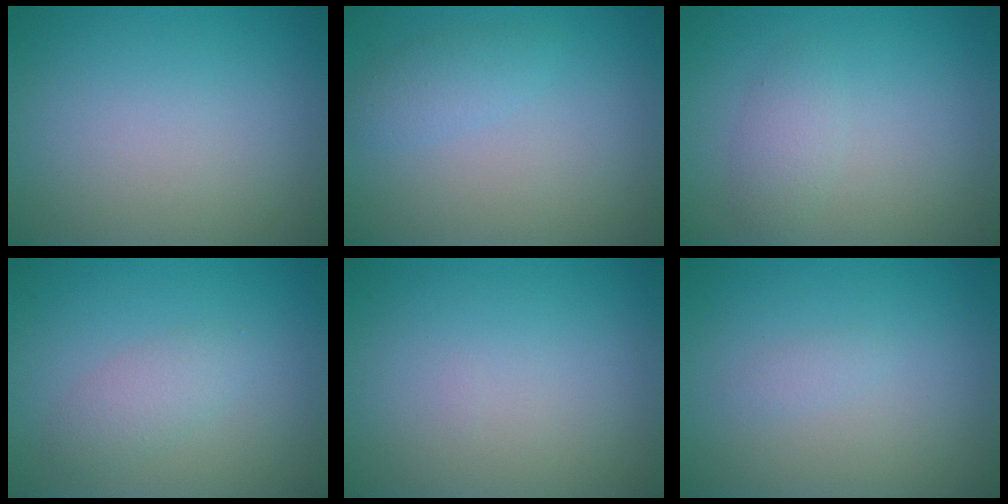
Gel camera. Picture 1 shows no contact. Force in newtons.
{"total": 1.7, "press": 1.7, "slide": 0.1}
{"total": 1.8, "press": 1.8, "slide": 0.1}
{"total": 2.0, "press": 1.9, "slide": 0.1}
{"total": 0.0}
{"total": 0.6, "press": 0.6, "slide": 0.0}